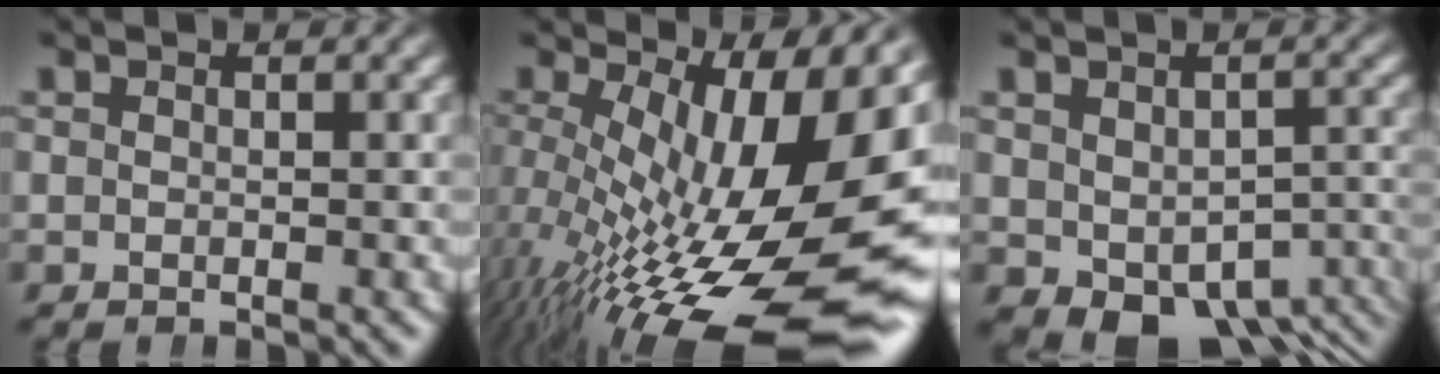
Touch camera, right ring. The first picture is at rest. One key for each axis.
{"total": 15.8, "fx": -2.4, "fy": 6.9, "fz": 14.0, "tx": -0.202, "ty": -0.038, "tz": -0.007}
{"total": 7.2, "fx": -4.8, "fy": 3.9, "fz": 3.7, "tx": -0.052, "ty": -0.043, "tz": -0.052}